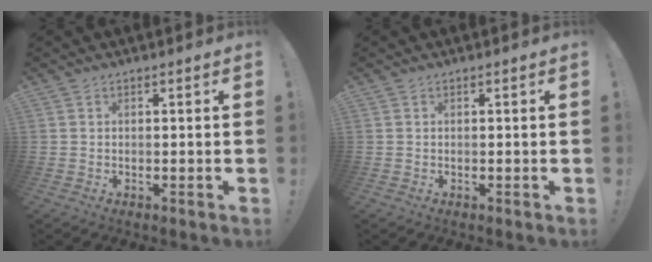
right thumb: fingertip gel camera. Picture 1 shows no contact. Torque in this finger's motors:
{"motor_torque": [0.00, 0.00, 0.00, 0.00, 0.01]}